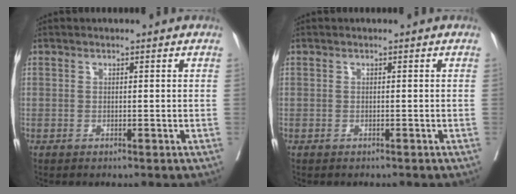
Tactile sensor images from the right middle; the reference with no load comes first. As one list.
[{"total": 0.7, "force": [-0.7, 0.3, 0.1], "torque": [-0.009, -0.001, -0.013]}]